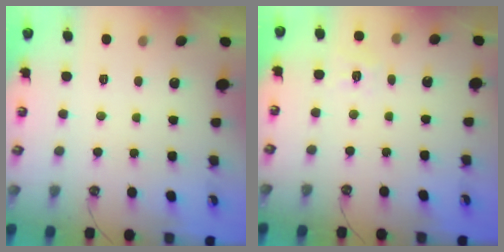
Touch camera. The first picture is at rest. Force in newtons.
{"total": 6.3, "press": 6.3, "slide": 0.7}